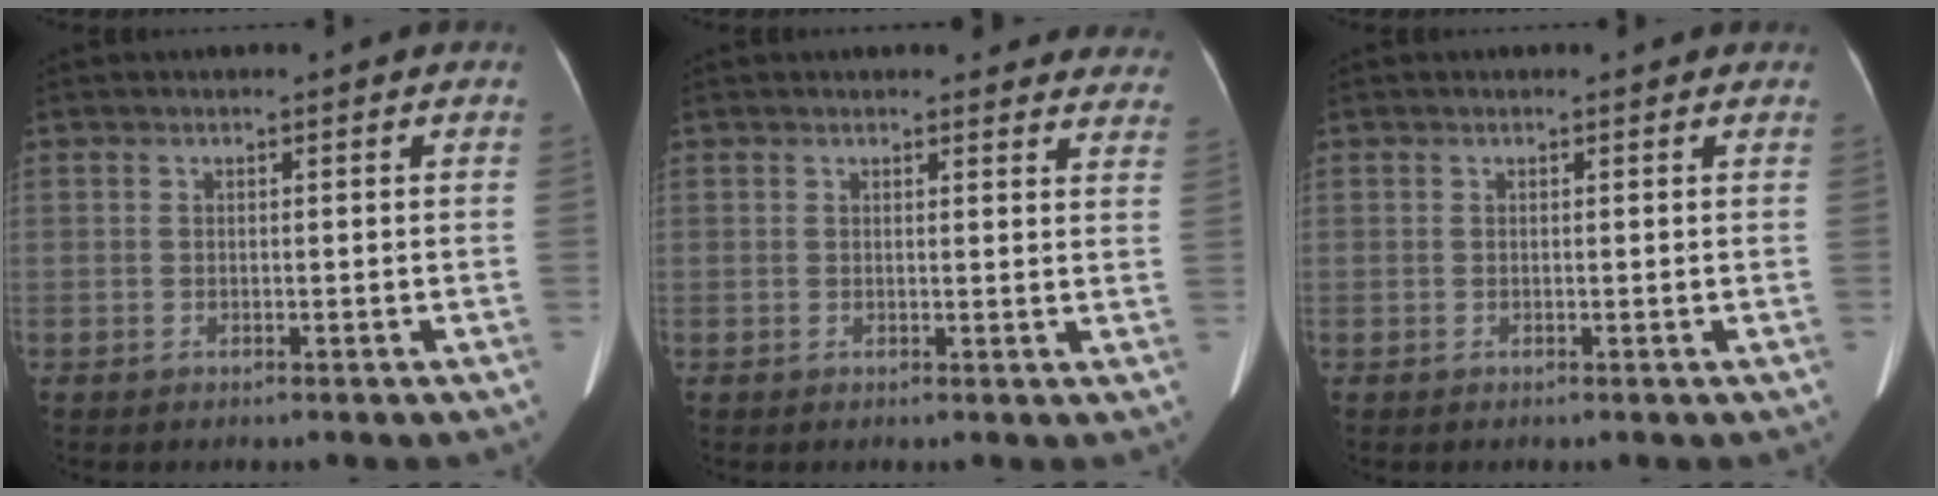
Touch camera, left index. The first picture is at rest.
{"total": 14.2, "force": [13.4, 3.4, 3.4], "torque": [0.001, -0.018, 0.126]}
{"total": 1.1, "force": [1.0, 0.3, 0.3], "torque": [-0.012, 0.004, 0.006]}